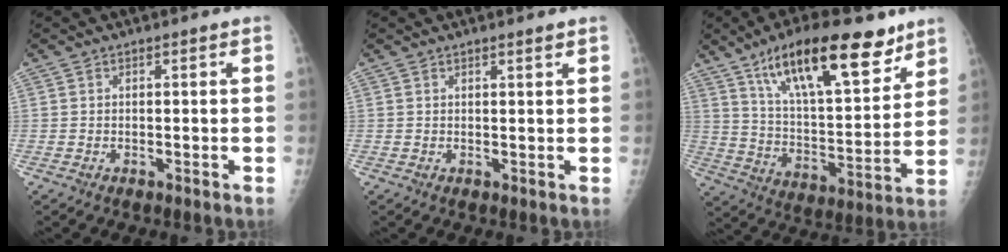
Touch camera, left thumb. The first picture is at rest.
{"total": 1.2, "force": [0.9, 0.0, 0.7], "torque": [-0.009, -0.006, 0.014]}
{"total": 23.0, "force": [14.3, 8.0, 16.1], "torque": [-0.229, -0.053, 0.243]}